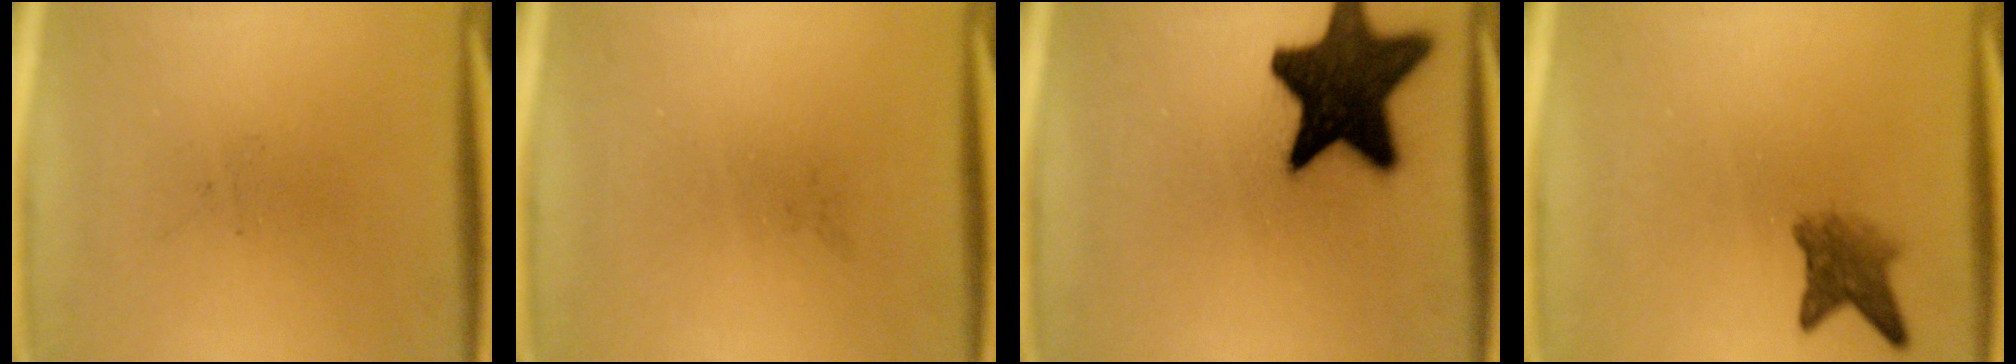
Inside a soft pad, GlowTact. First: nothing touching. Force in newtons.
{"total": 0.0}
{"total": 18.5}
{"total": 3.7}